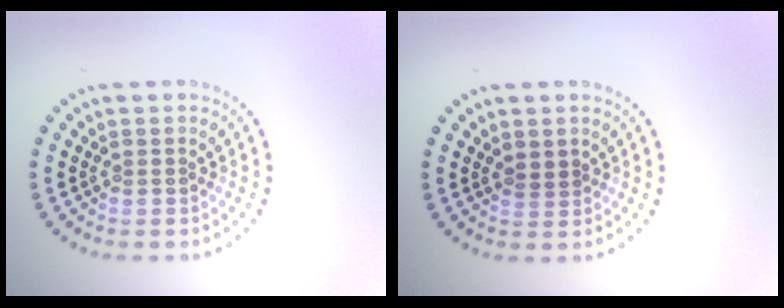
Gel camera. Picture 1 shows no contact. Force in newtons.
{"total": 1.0, "press": 0.9, "slide": 0.3}